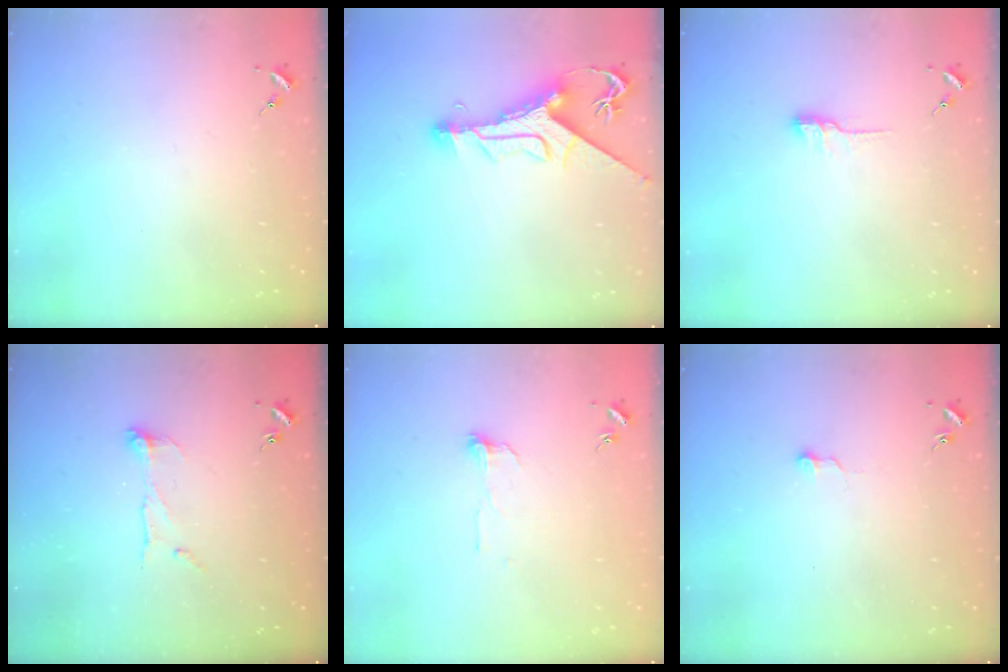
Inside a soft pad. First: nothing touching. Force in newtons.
{"total": 11.4, "press": 11.4, "slide": 1.3}
{"total": 7.6, "press": 7.6, "slide": 0.5}
{"total": 6.9, "press": 6.9, "slide": 0.2}
{"total": 6.0, "press": 6.0, "slide": 0.5}
{"total": 3.6, "press": 3.6, "slide": 0.3}